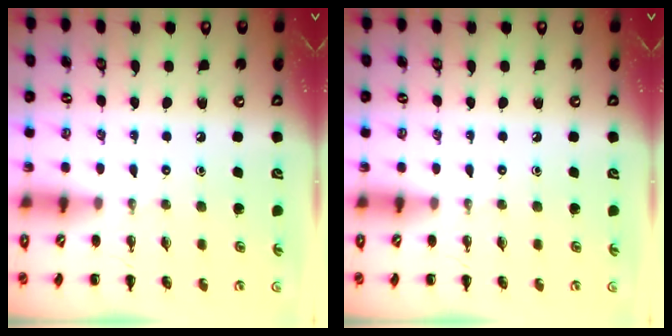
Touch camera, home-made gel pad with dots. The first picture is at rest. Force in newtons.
{"total": 0.0}